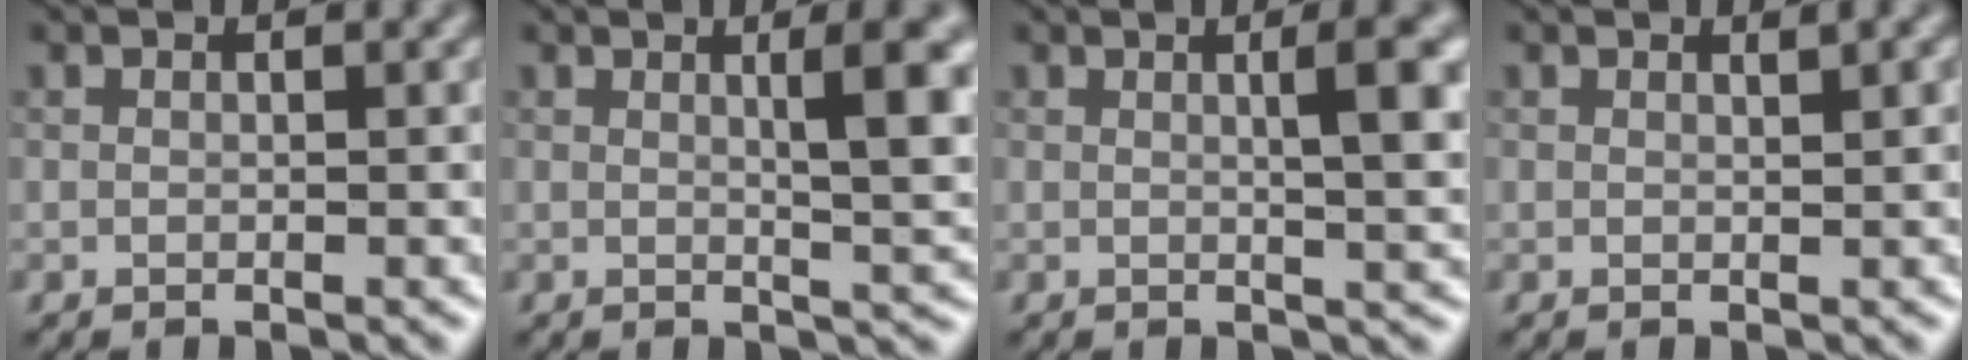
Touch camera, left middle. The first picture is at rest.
{"total": 5.0, "force": [1.3, 1.1, 4.7], "torque": [-0.056, 0.002, 0.018]}
{"total": 4.6, "force": [1.0, 1.0, 4.3], "torque": [-0.053, 0.008, 0.012]}
{"total": 0.9, "force": [0.6, 0.1, 0.6], "torque": [-0.007, 0.001, 0.010]}